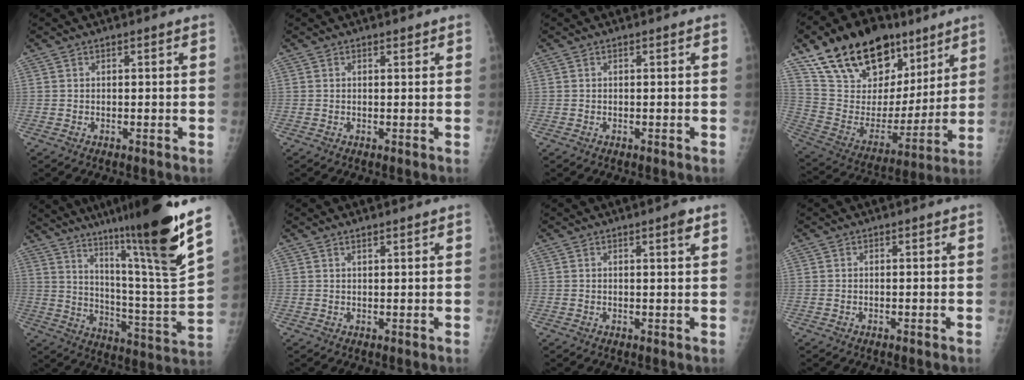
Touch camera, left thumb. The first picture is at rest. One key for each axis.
{"total": 0.8, "fx": 0.7, "fy": 0.2, "fz": 0.3, "tx": -0.005, "ty": -0.004, "tz": 0.011}
{"total": 0.0}
{"total": 25.9, "fx": 16.6, "fy": 14.5, "fz": 13.5, "tx": -0.196, "ty": -0.038, "tz": 0.293}
{"total": 26.4, "fx": 17.7, "fy": 1.2, "fz": 19.6, "tx": -0.283, "ty": -0.099, "tz": 0.279}
{"total": 1.3, "fx": 1.1, "fy": 0.2, "fz": 0.7, "tx": -0.010, "ty": -0.006, "tz": 0.020}
{"total": 2.1, "fx": 1.2, "fy": 0.2, "fz": 1.7, "tx": -0.025, "ty": -0.006, "tz": 0.016}
{"total": 0.0}